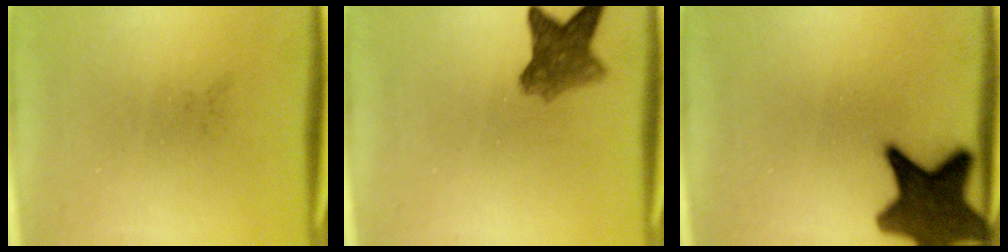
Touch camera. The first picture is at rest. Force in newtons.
{"total": 5.6}
{"total": 15.7}